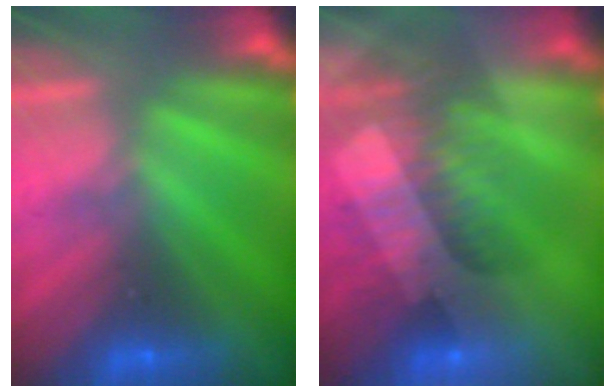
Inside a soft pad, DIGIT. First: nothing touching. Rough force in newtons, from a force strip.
{"total": 3.3}